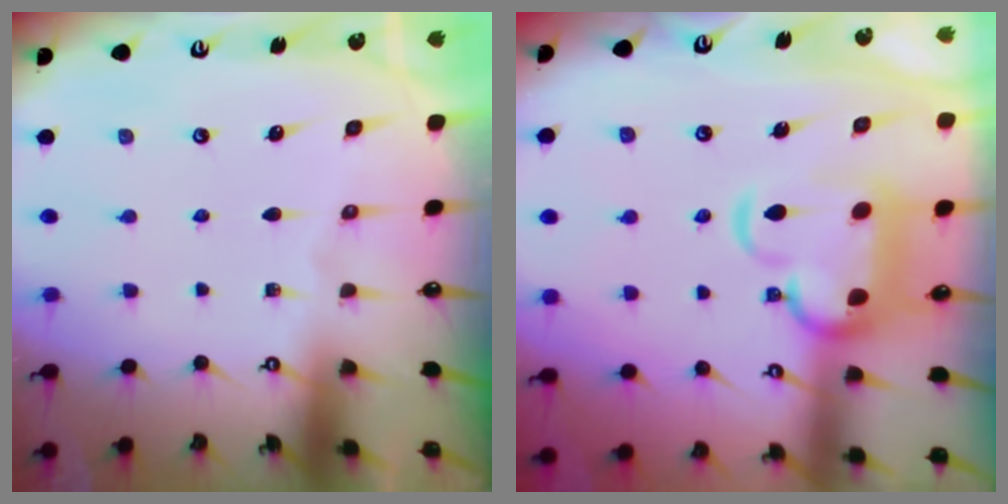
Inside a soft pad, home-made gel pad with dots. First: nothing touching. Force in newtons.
{"total": 7.6, "press": 7.4, "slide": 1.7}